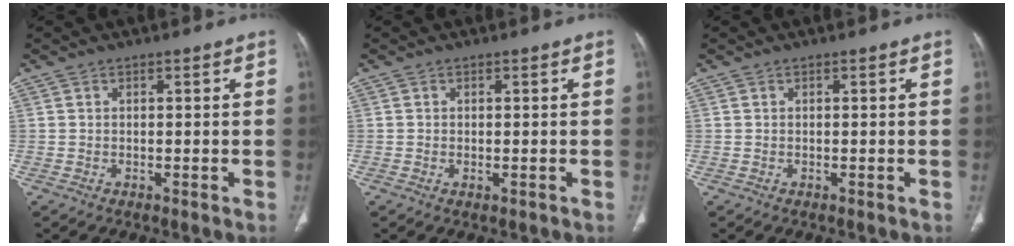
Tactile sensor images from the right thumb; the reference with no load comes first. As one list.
[{"total": 0.8, "force": [-0.2, 0.4, 0.6], "torque": [-0.012, -0.002, -0.002]}, {"total": 0.0}]